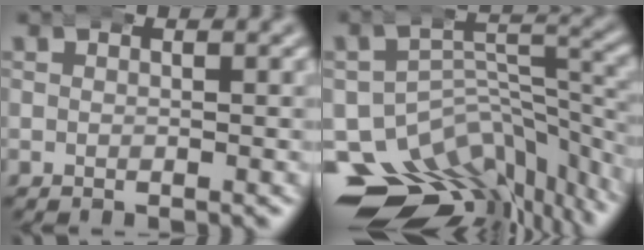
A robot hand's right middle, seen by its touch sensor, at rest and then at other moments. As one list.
[{"total": 18.8, "force": [-10.2, 12.5, 9.7], "torque": [-0.149, -0.062, -0.142]}]